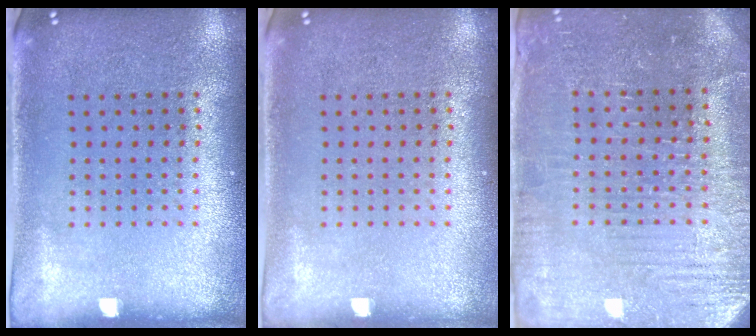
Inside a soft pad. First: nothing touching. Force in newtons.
{"total": 0.0}
{"total": 3.5, "press": 3.5, "slide": 0.6}